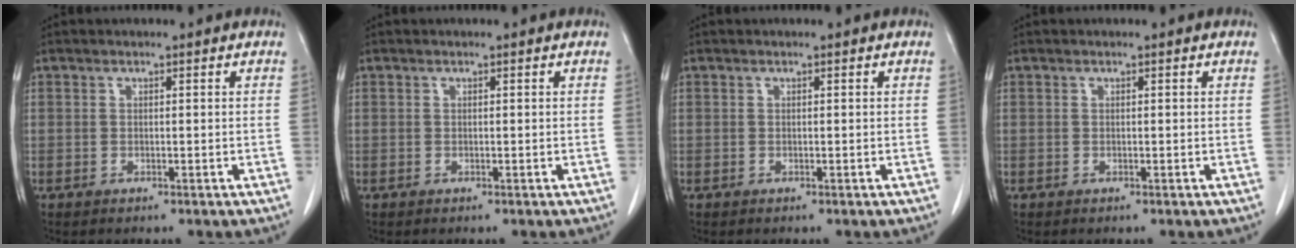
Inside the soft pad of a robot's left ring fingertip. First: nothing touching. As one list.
[{"total": 0.0}, {"total": 0.0}, {"total": 0.0}]